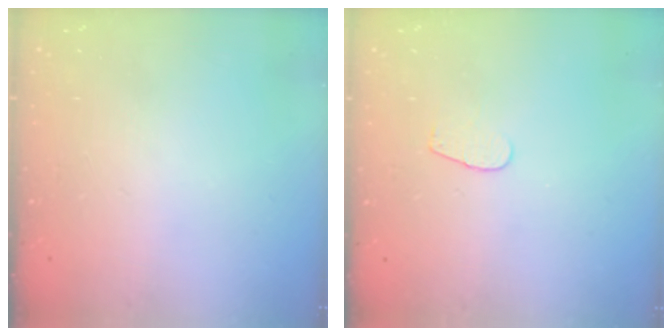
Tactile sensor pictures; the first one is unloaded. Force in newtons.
{"total": 3.2, "press": 3.2, "slide": 0.3}